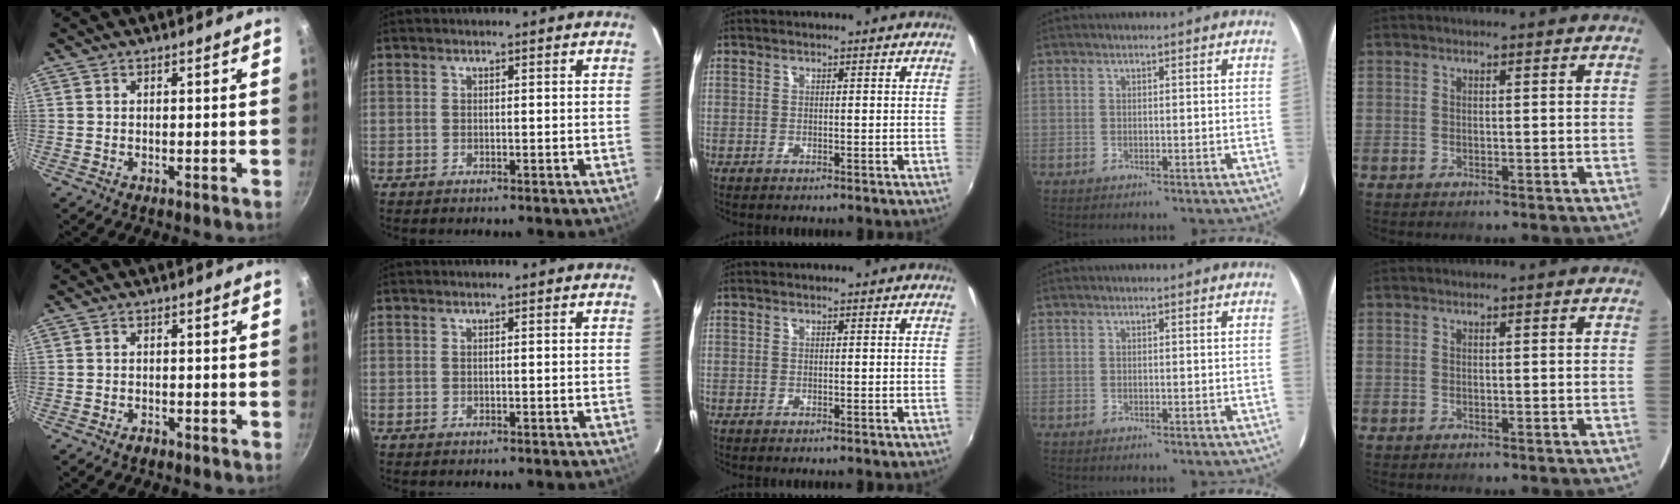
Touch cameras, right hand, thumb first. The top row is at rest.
{"thumb": {"total": 1.3, "force": [-1.0, 0.7, 0.5], "torque": [-0.010, 0.010, -0.017]}}